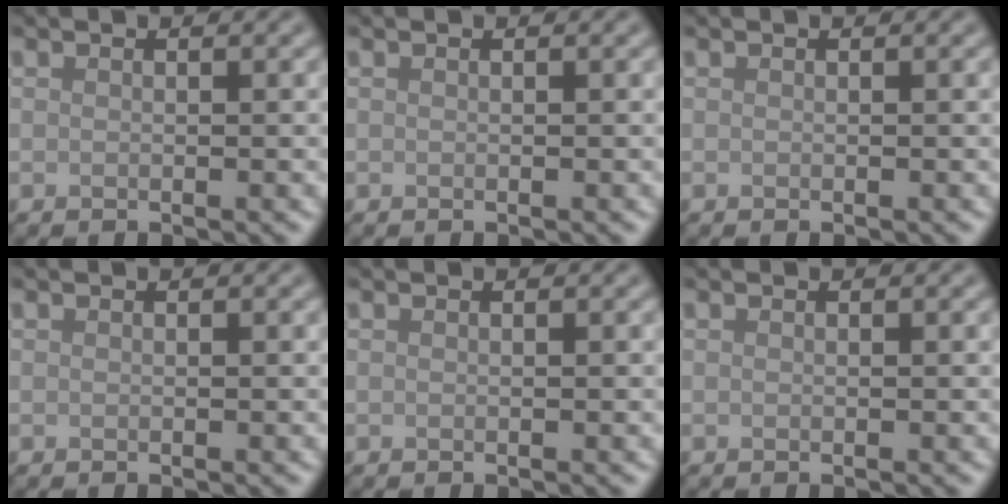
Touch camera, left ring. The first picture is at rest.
{"total": 0.0}
{"total": 0.0}
{"total": 0.0}
{"total": 0.0}
{"total": 0.0}